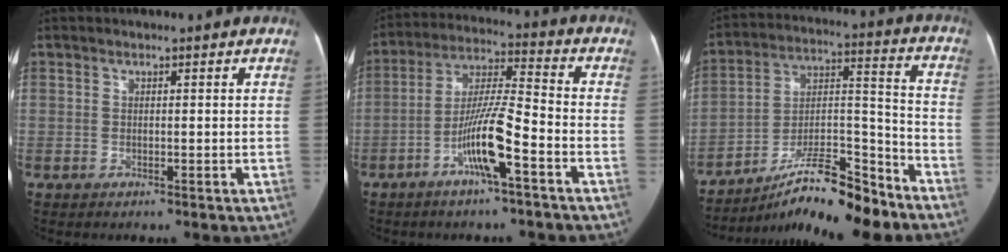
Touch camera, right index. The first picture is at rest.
{"total": 10.5, "force": [-4.8, 0.5, 9.3], "torque": [-0.181, 0.011, -0.090]}
{"total": 16.7, "force": [-13.7, 2.0, 9.2], "torque": [-0.152, 0.022, -0.230]}